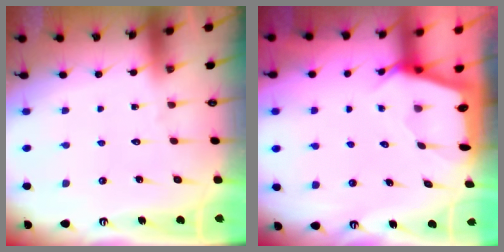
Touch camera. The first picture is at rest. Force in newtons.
{"total": 2.3, "press": 2.3, "slide": 0.3}